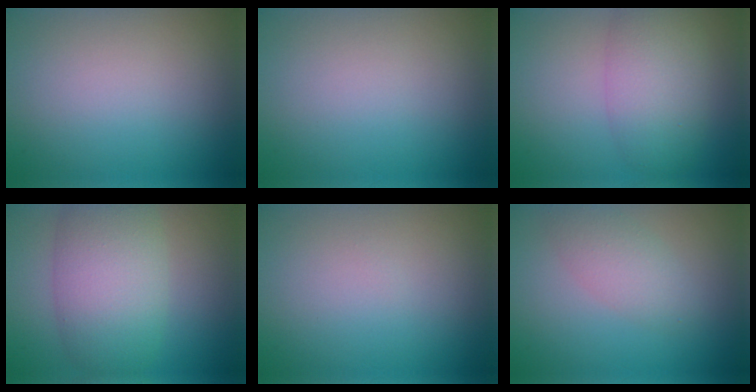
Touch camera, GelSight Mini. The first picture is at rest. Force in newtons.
{"total": 0.0}
{"total": 5.7, "press": 5.7, "slide": 0.2}
{"total": 7.4, "press": 7.4, "slide": 0.5}
{"total": 0.0}
{"total": 2.9, "press": 2.9, "slide": 0.1}